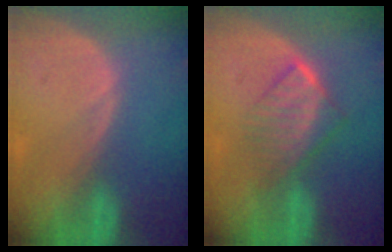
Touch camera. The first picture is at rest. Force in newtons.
{"total": 6.6, "press": 5.9, "slide": 3.0}